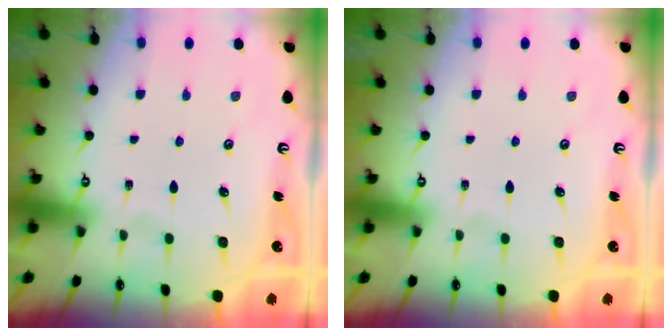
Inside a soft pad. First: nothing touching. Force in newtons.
{"total": 0.0}